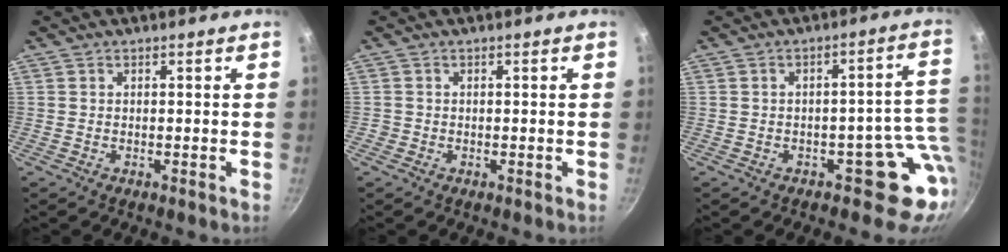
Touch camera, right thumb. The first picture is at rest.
{"total": 0.7, "force": [-0.2, 0.7, 0.1], "torque": [0.001, 0.002, -0.006]}
{"total": 10.2, "force": [-2.1, 7.0, 7.1], "torque": [0.004, 0.026, -0.021]}